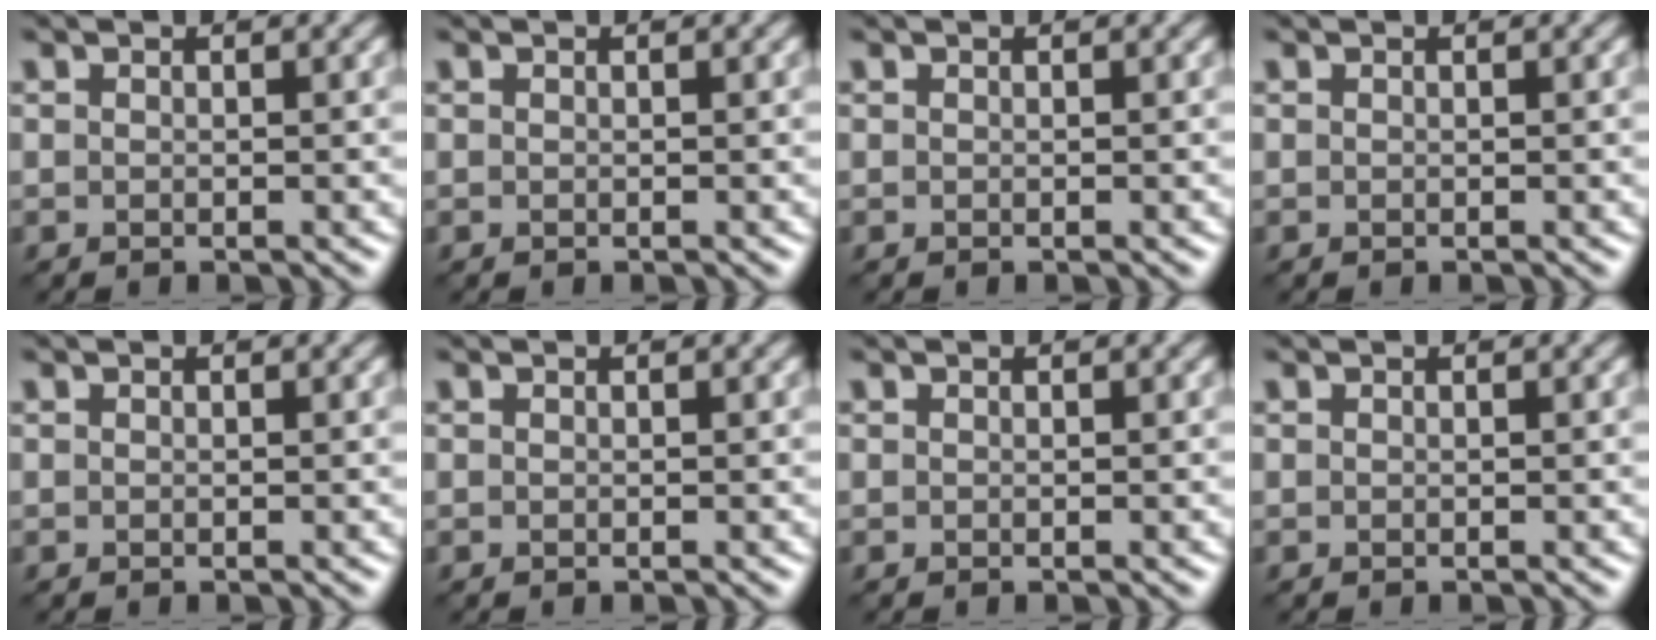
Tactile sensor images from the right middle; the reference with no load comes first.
{"total": 0.0}
{"total": 0.0}
{"total": 0.0}
{"total": 0.0}
{"total": 0.0}
{"total": 0.0}
{"total": 0.0}